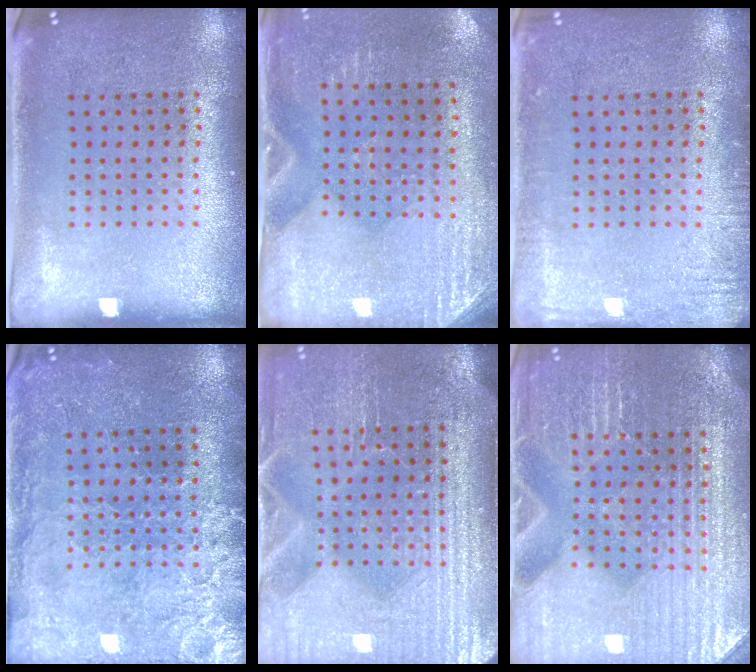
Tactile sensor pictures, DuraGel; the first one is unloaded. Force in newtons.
{"total": 2.8, "press": 2.5, "slide": 1.3}
{"total": 2.0, "press": 1.9, "slide": 0.2}
{"total": 3.3, "press": 3.1, "slide": 1.1}
{"total": 4.0, "press": 3.8, "slide": 1.3}
{"total": 4.7, "press": 4.4, "slide": 1.5}